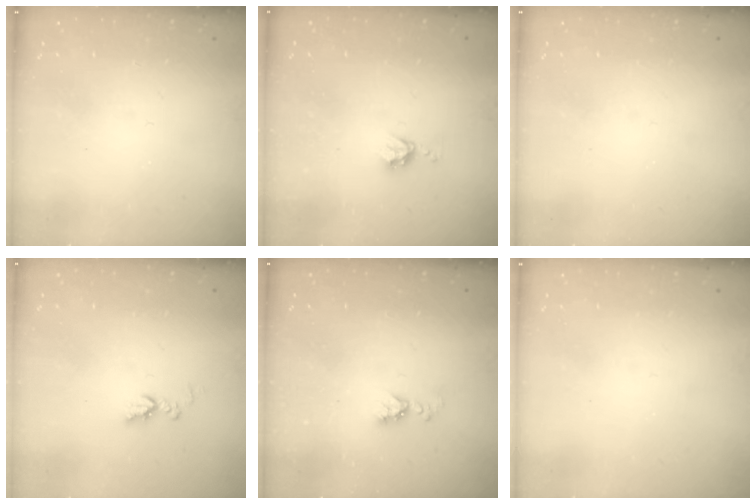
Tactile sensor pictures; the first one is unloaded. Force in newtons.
{"total": 3.8, "press": 3.7, "slide": 0.5}
{"total": 0.0}
{"total": 6.9, "press": 6.8, "slide": 0.8}
{"total": 5.9, "press": 5.9, "slide": 0.8}
{"total": 0.0}